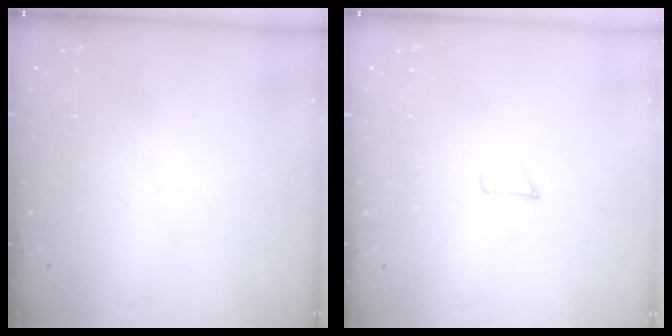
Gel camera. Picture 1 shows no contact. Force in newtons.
{"total": 2.9, "press": 2.8, "slide": 0.3}